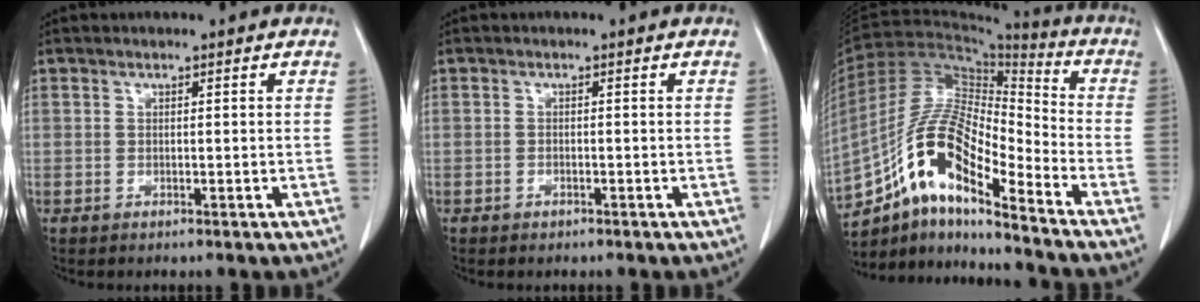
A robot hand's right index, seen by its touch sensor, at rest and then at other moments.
{"total": 0.7, "force": [-0.5, 0.4, 0.2], "torque": [-0.006, 0.001, -0.007]}
{"total": 15.1, "force": [-9.4, 3.3, 11.4], "torque": [-0.221, 0.022, -0.168]}